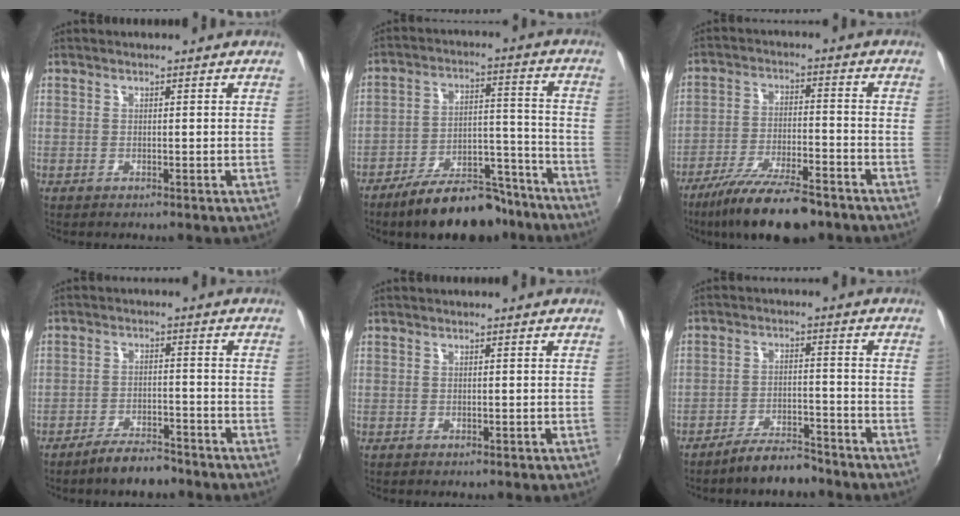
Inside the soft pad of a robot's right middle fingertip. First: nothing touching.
{"total": 16.6, "force": [-13.4, 6.1, 7.6], "torque": [-0.131, 0.023, -0.185]}
{"total": 14.9, "force": [-11.5, 3.6, 8.7], "torque": [-0.181, -0.027, -0.192]}
{"total": 6.2, "force": [-5.2, 1.8, 2.8], "torque": [-0.069, 0.008, -0.080]}
{"total": 0.0}
{"total": 6.7, "force": [-5.9, 1.7, 2.7], "torque": [-0.063, 0.011, -0.091]}